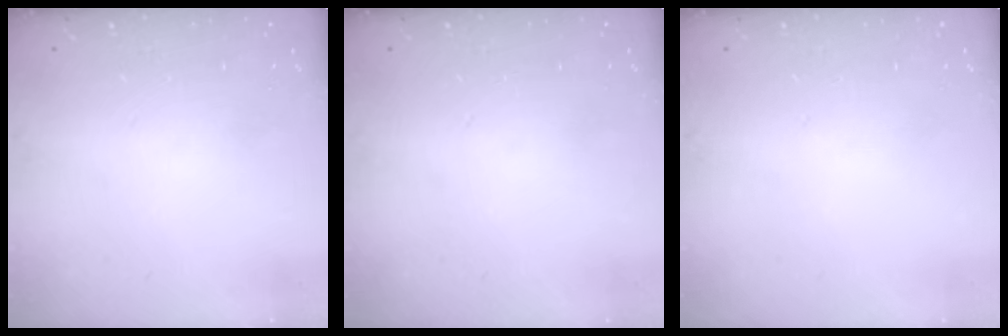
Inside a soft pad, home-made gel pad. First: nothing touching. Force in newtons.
{"total": 0.0}
{"total": 0.0}